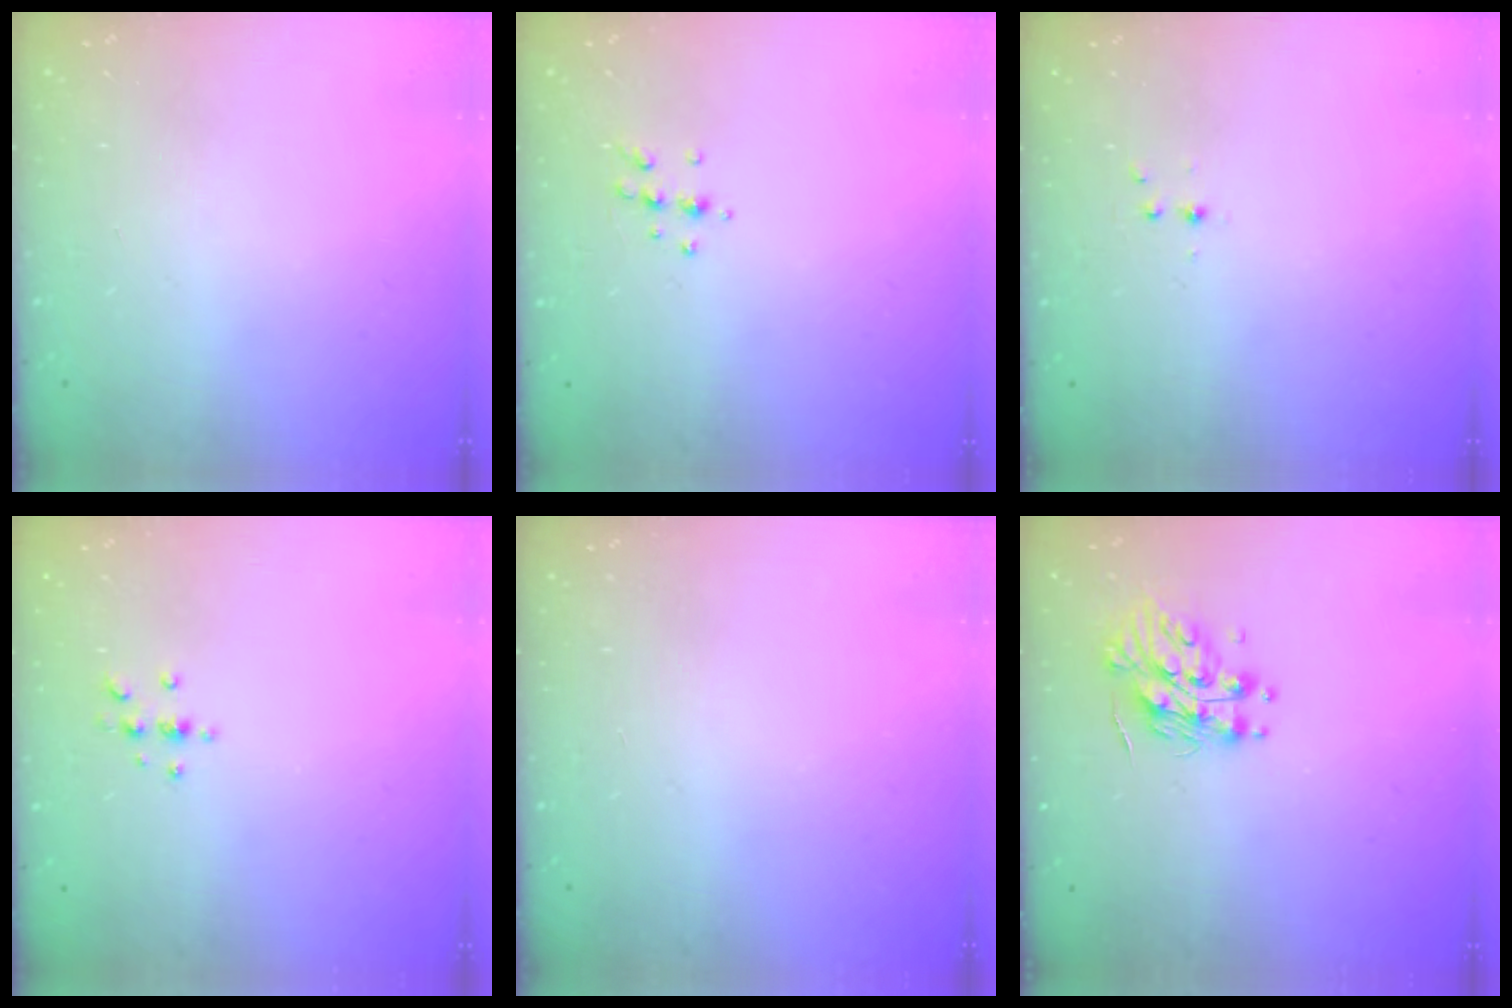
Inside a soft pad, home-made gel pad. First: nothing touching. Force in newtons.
{"total": 5.4, "press": 5.3, "slide": 1.0}
{"total": 2.8, "press": 2.4, "slide": 1.5}
{"total": 2.7, "press": 2.7, "slide": 0.3}
{"total": 0.0}
{"total": 11.5, "press": 11.5, "slide": 0.5}